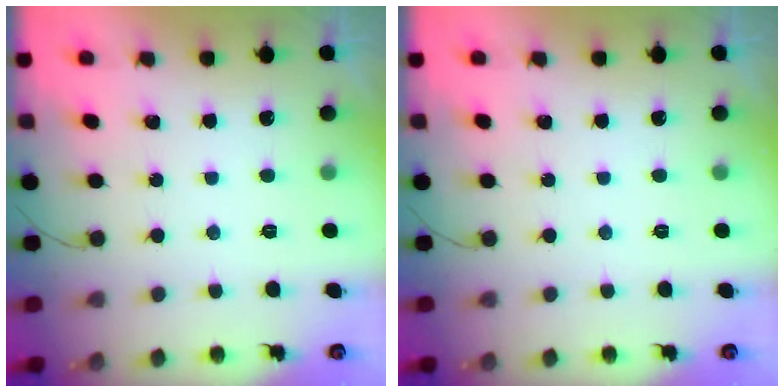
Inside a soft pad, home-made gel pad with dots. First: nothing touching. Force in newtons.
{"total": 0.0}